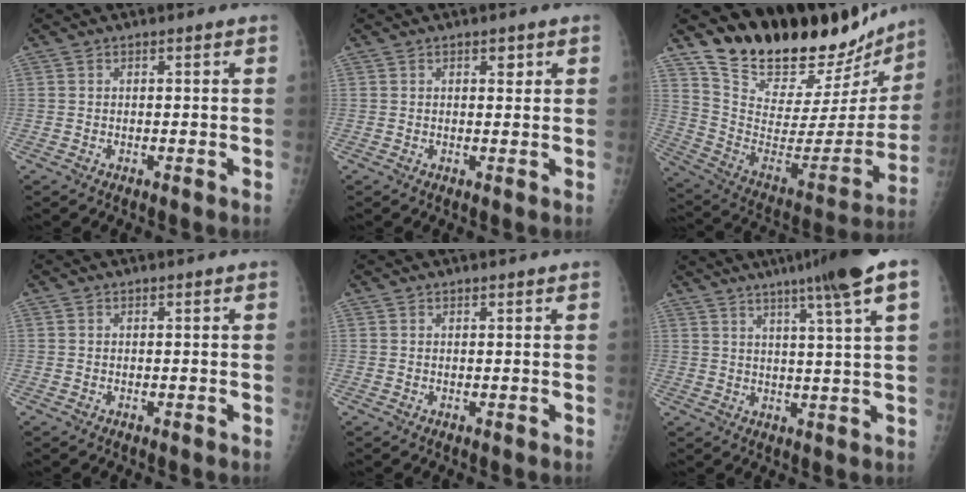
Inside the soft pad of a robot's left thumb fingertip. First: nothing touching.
{"total": 1.5, "force": [0.9, 0.7, 0.9], "torque": [-0.002, -0.004, 0.012]}
{"total": 27.1, "force": [24.5, 7.7, 8.8], "torque": [-0.113, -0.164, 0.367]}
{"total": 0.0}
{"total": 0.8, "force": [0.8, 0.1, 0.1], "torque": [0.000, -0.005, 0.012]}
{"total": 12.7, "force": [7.6, -0.5, 10.1], "torque": [-0.151, -0.012, 0.102]}